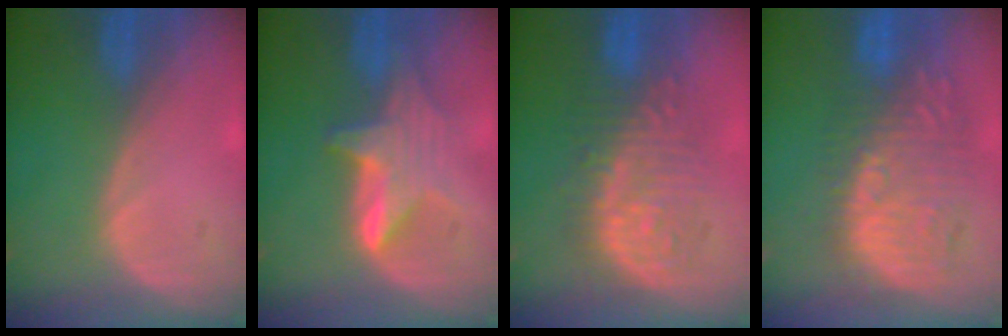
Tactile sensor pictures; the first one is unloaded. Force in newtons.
{"total": 6.1, "press": 6.0, "slide": 0.5}
{"total": 9.0, "press": 9.0, "slide": 0.6}
{"total": 11.2, "press": 10.8, "slide": 3.1}